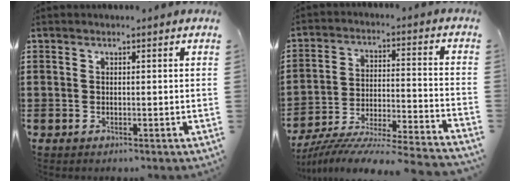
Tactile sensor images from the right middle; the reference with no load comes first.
{"total": 7.7, "force": [-7.5, -0.5, 2.0], "torque": [-0.037, -0.007, -0.152]}